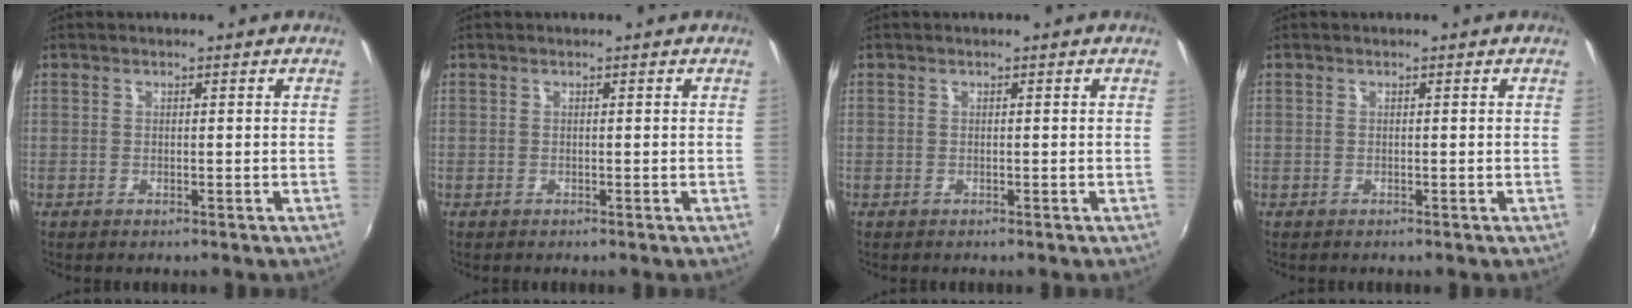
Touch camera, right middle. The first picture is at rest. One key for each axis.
{"total": 0.0}
{"total": 0.0}
{"total": 0.0}